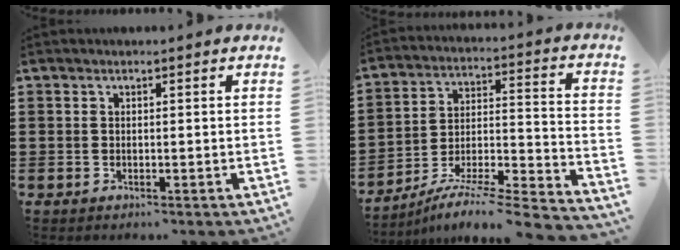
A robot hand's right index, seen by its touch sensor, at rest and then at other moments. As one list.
[{"total": 7.3, "force": [-6.4, 0.1, 3.5], "torque": [-0.056, -0.007, -0.131]}]